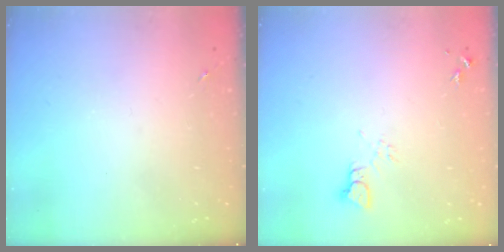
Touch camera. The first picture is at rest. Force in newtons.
{"total": 4.0, "press": 3.9, "slide": 0.3}